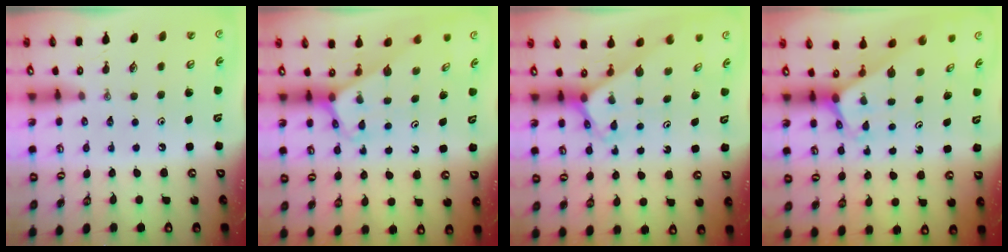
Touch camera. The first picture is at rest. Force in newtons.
{"total": 3.0, "press": 3.0, "slide": 0.2}
{"total": 2.7, "press": 2.7, "slide": 0.2}
{"total": 2.0, "press": 2.0, "slide": 0.1}